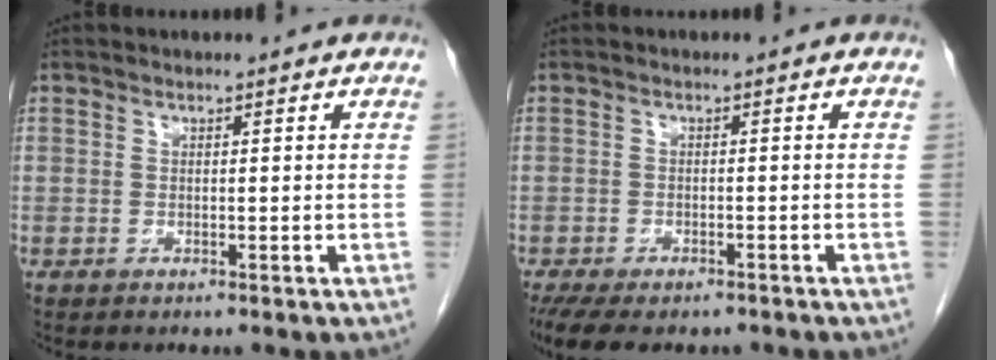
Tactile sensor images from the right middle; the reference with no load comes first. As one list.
[{"total": 10.4, "force": [-7.9, 4.1, 5.2], "torque": [-0.099, -0.008, -0.111]}]